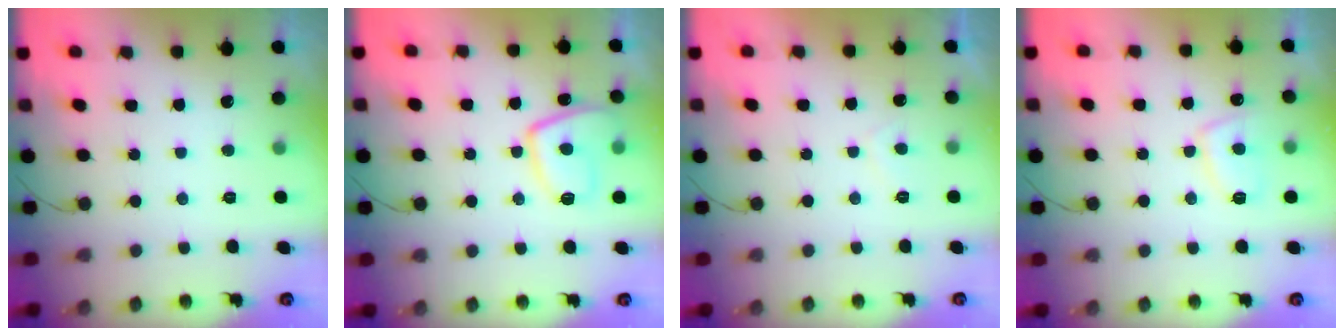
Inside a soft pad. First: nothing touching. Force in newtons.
{"total": 10.4, "press": 10.3, "slide": 1.1}
{"total": 1.7, "press": 1.5, "slide": 0.7}
{"total": 6.7, "press": 6.6, "slide": 1.1}